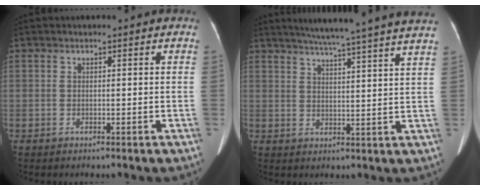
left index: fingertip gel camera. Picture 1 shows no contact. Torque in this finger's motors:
{"motor_torque": [-0.71, -1.43, 0.13, 0.09]}